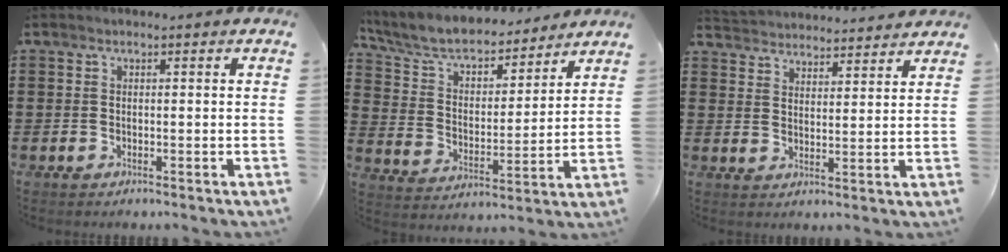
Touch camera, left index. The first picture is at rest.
{"total": 6.3, "force": [5.7, 1.5, 2.2], "torque": [-0.071, -0.037, 0.094]}
{"total": 3.8, "force": [3.8, 0.1, -0.5], "torque": [-0.007, -0.020, 0.068]}